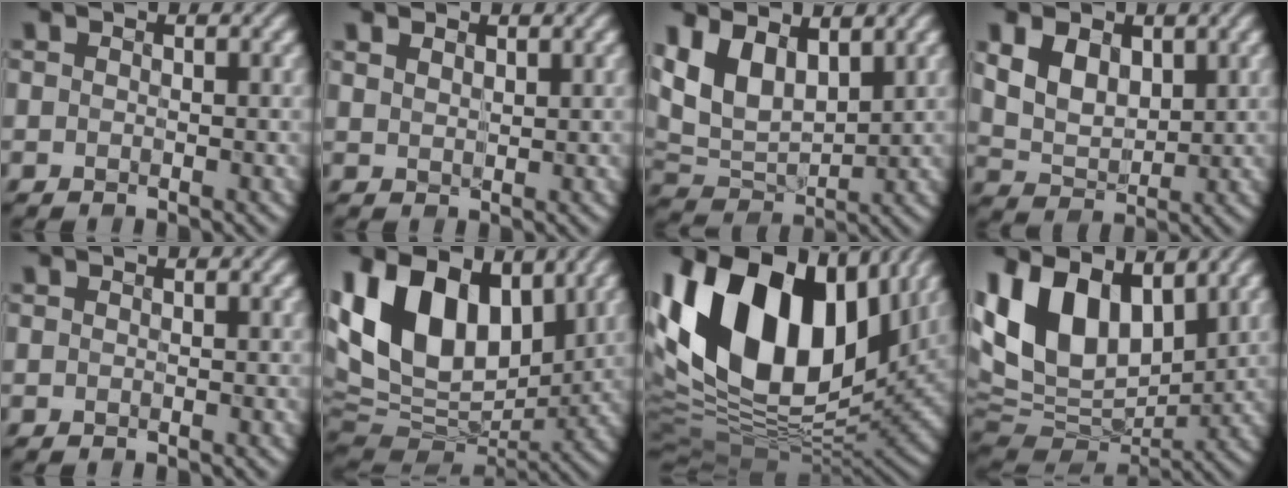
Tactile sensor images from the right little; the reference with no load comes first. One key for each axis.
{"total": 1.6, "fx": 1.2, "fy": 0.9, "fz": 0.7, "tx": -0.015, "ty": 0.003, "tz": 0.022}
{"total": 6.4, "fx": 2.4, "fy": 4.0, "fz": 4.5, "tx": -0.101, "ty": -0.004, "tz": 0.046}
{"total": 4.1, "fx": 1.3, "fy": 2.8, "fz": 2.7, "tx": -0.063, "ty": -0.009, "tz": 0.026}
{"total": 0.0}
{"total": 13.7, "fx": 4.6, "fy": 8.7, "fz": 9.5, "tx": -0.204, "ty": 0.012, "tz": 0.082}
{"total": 19.2, "fx": 6.2, "fy": 11.7, "fz": 13.9, "tx": -0.295, "ty": 0.031, "tz": 0.099}
{"total": 12.4, "fx": 4.8, "fy": 7.3, "fz": 8.8, "tx": -0.193, "ty": 0.008, "tz": 0.085}